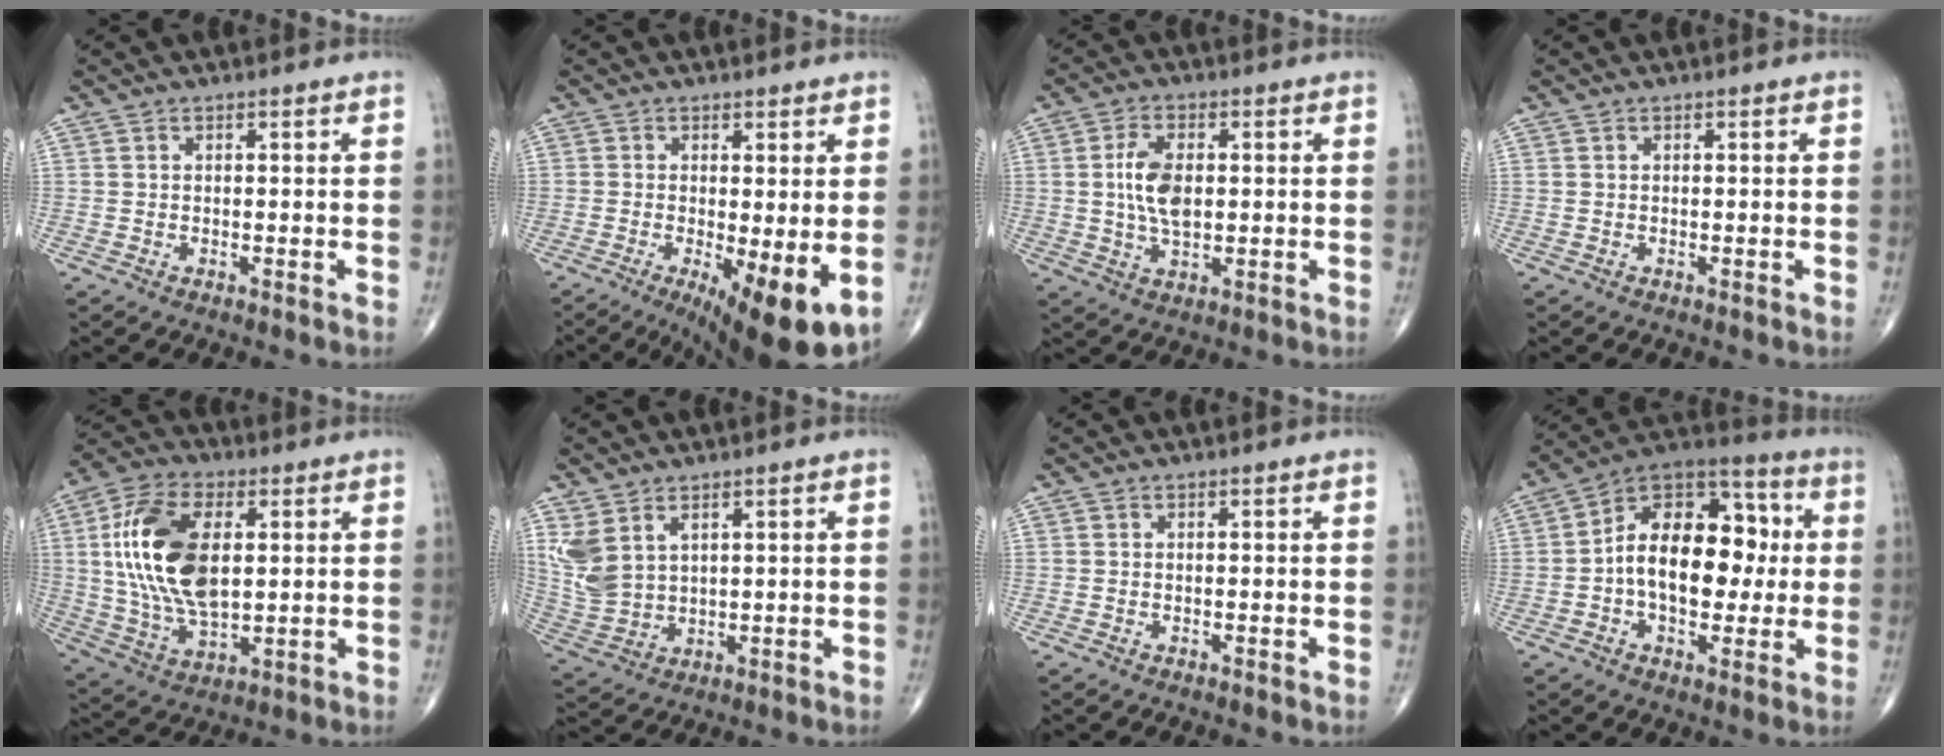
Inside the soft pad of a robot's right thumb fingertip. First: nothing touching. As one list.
[{"total": 11.2, "force": [-3.0, 3.1, 10.3], "torque": [-0.153, -0.021, -0.038]}, {"total": 7.7, "force": [0.6, 4.2, 6.5], "torque": [-0.124, 0.000, 0.011]}, {"total": 0.0}, {"total": 18.7, "force": [3.1, 10.1, 15.5], "torque": [-0.300, -0.004, 0.059]}, {"total": 7.7, "force": [3.7, 4.6, 5.0], "torque": [-0.108, -0.011, 0.092]}, {"total": 0.0}, {"total": 19.2, "force": [0.2, 11.7, 15.2], "torque": [-0.200, 0.035, -0.003]}]